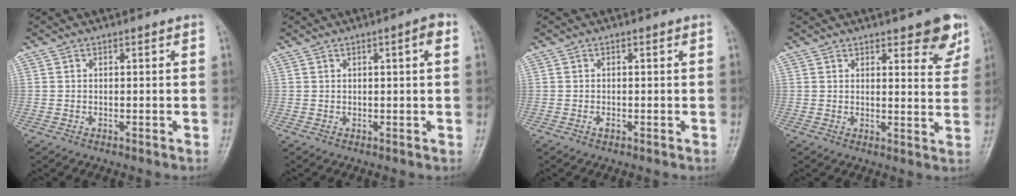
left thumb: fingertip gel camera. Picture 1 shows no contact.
{"total": 2.6, "force": [0.8, 0.3, 2.4], "torque": [-0.036, 0.004, 0.011]}
{"total": 0.7, "force": [-0.3, 0.4, 0.5], "torque": [-0.008, -0.001, -0.005]}
{"total": 7.6, "force": [4.9, 2.6, 5.2], "torque": [-0.035, -0.027, 0.059]}